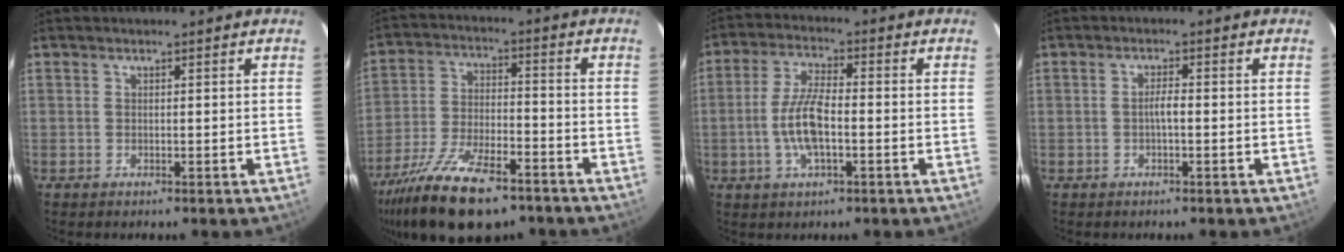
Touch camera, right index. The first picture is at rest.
{"total": 19.1, "force": [-13.6, 6.8, 11.5], "torque": [-0.234, -0.039, -0.232]}
{"total": 8.6, "force": [-2.1, 2.8, 7.8], "torque": [-0.162, 0.004, -0.041]}
{"total": 1.8, "force": [-0.5, 0.3, 1.7], "torque": [-0.033, 0.007, -0.011]}